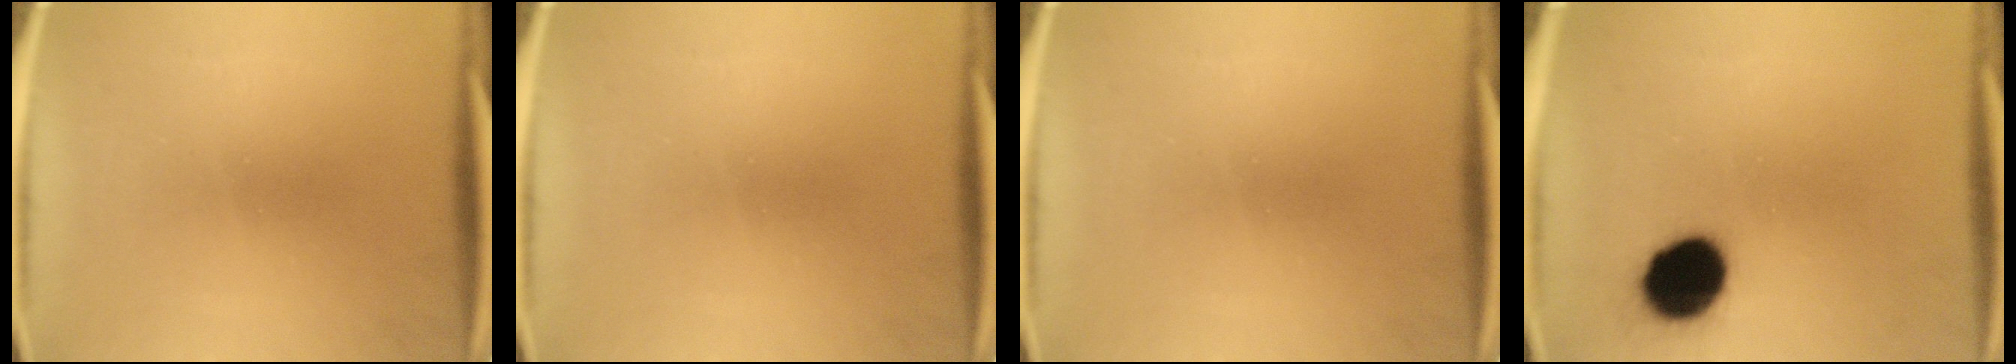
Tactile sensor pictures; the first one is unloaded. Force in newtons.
{"total": 0.0}
{"total": 0.0}
{"total": 13.7}